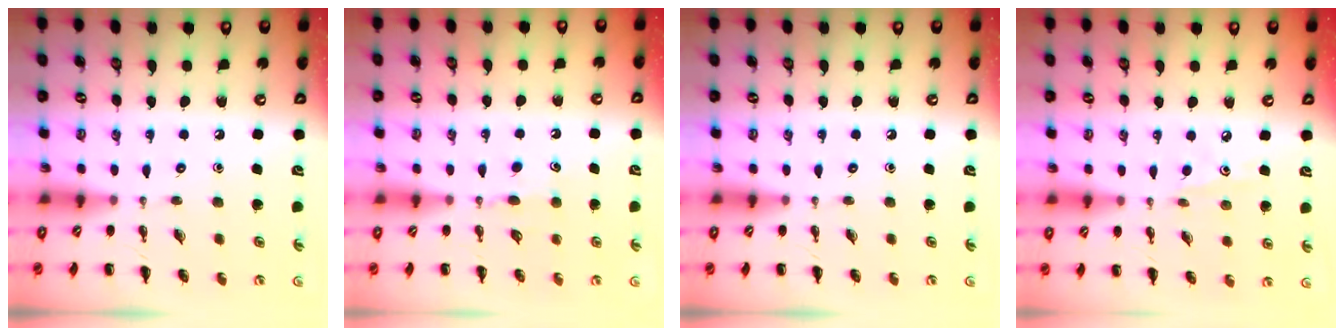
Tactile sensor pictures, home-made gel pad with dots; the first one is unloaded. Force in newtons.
{"total": 4.3, "press": 4.1, "slide": 1.3}
{"total": 0.0}
{"total": 4.4, "press": 4.2, "slide": 1.4}